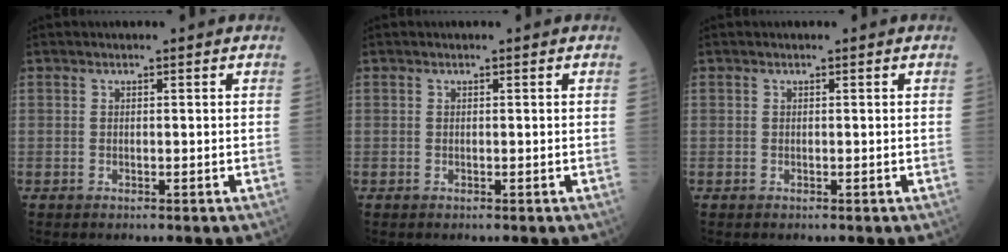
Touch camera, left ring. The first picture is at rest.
{"total": 0.0}
{"total": 0.0}